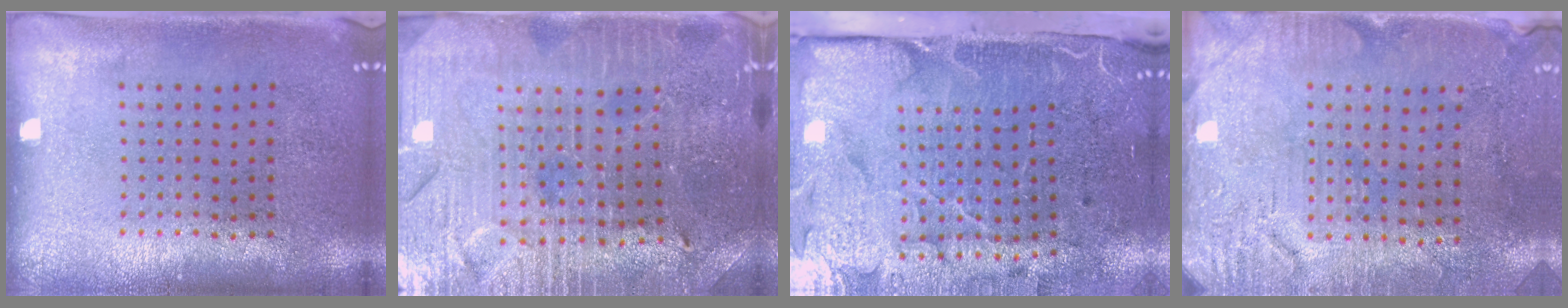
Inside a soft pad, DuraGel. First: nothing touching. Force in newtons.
{"total": 3.5, "press": 3.4, "slide": 0.6}
{"total": 5.1, "press": 4.0, "slide": 3.1}
{"total": 2.9, "press": 2.7, "slide": 1.1}